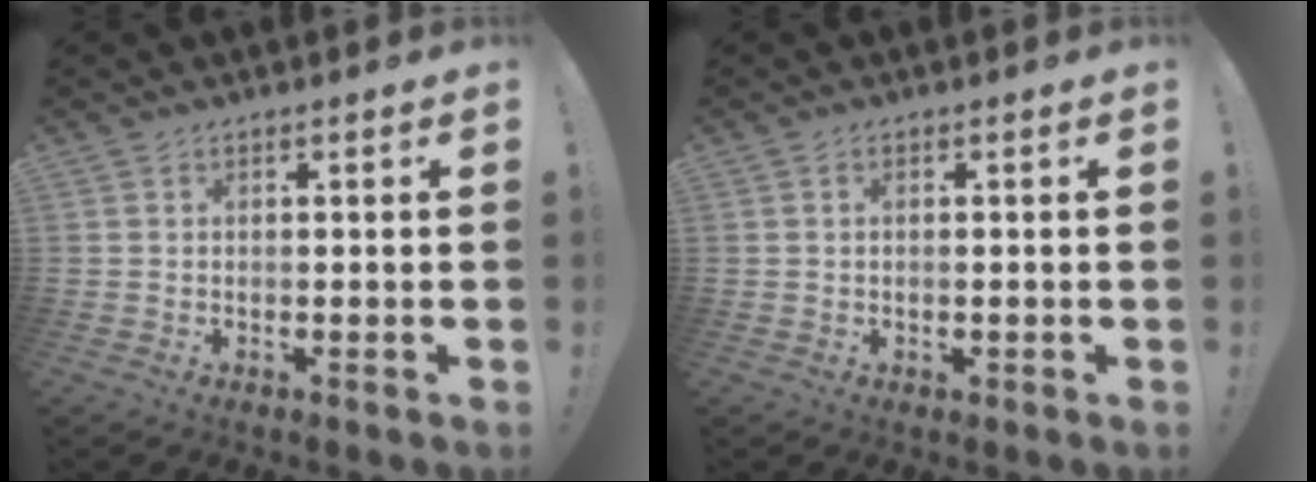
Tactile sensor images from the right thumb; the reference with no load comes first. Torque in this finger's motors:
{"motor_torque": [-0.19, -0.32, 0.08, 0.17, -0.02]}